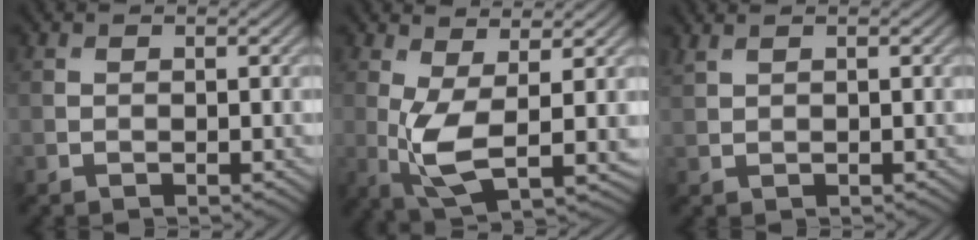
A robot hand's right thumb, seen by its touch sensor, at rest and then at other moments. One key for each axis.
{"total": 6.6, "fx": 0.2, "fy": 2.3, "fz": 6.1, "tx": -0.140, "ty": -0.007, "tz": 0.005}
{"total": 1.2, "fx": 1.0, "fy": 0.1, "fz": 0.6, "tx": -0.020, "ty": 0.006, "tz": 0.023}